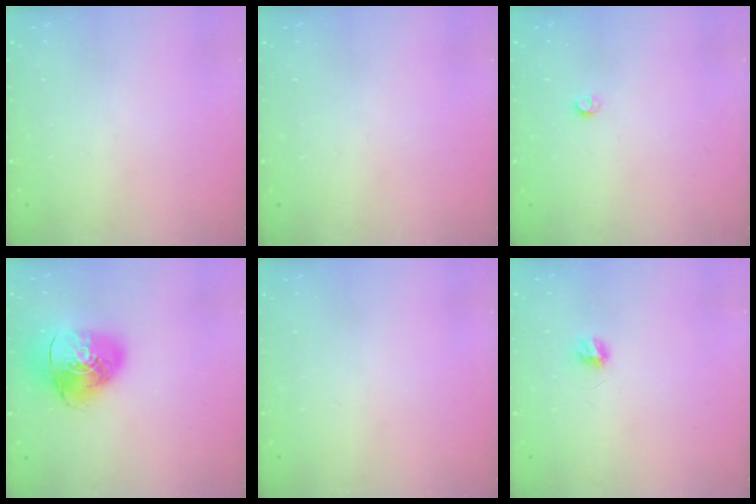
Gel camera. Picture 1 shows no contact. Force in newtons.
{"total": 0.0}
{"total": 3.0, "press": 3.0, "slide": 0.5}
{"total": 13.0, "press": 12.8, "slide": 1.9}
{"total": 0.0}
{"total": 4.6, "press": 4.6, "slide": 0.5}